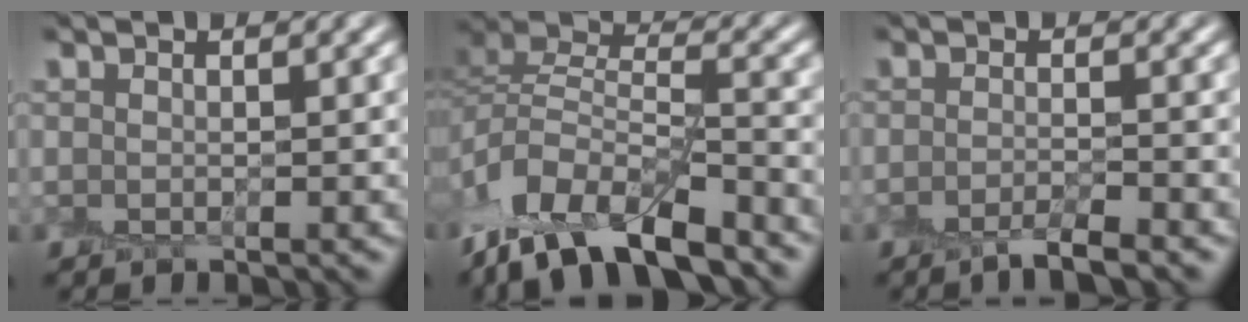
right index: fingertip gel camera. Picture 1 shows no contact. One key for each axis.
{"total": 11.0, "fx": -8.1, "fy": 4.6, "fz": 5.8, "tx": -0.107, "ty": 0.004, "tz": -0.158}
{"total": 2.8, "fx": -1.9, "fy": 0.6, "fz": 2.0, "tx": -0.027, "ty": -0.004, "tz": -0.044}